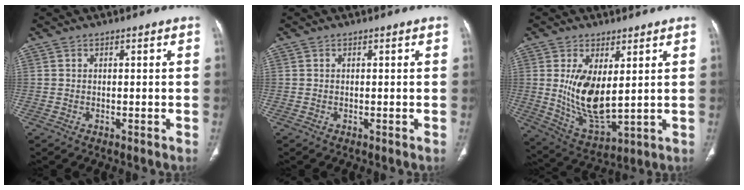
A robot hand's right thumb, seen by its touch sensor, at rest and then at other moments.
{"total": 0.0}
{"total": 11.8, "force": [2.1, 5.5, 10.2], "torque": [-0.184, -0.028, 0.059]}